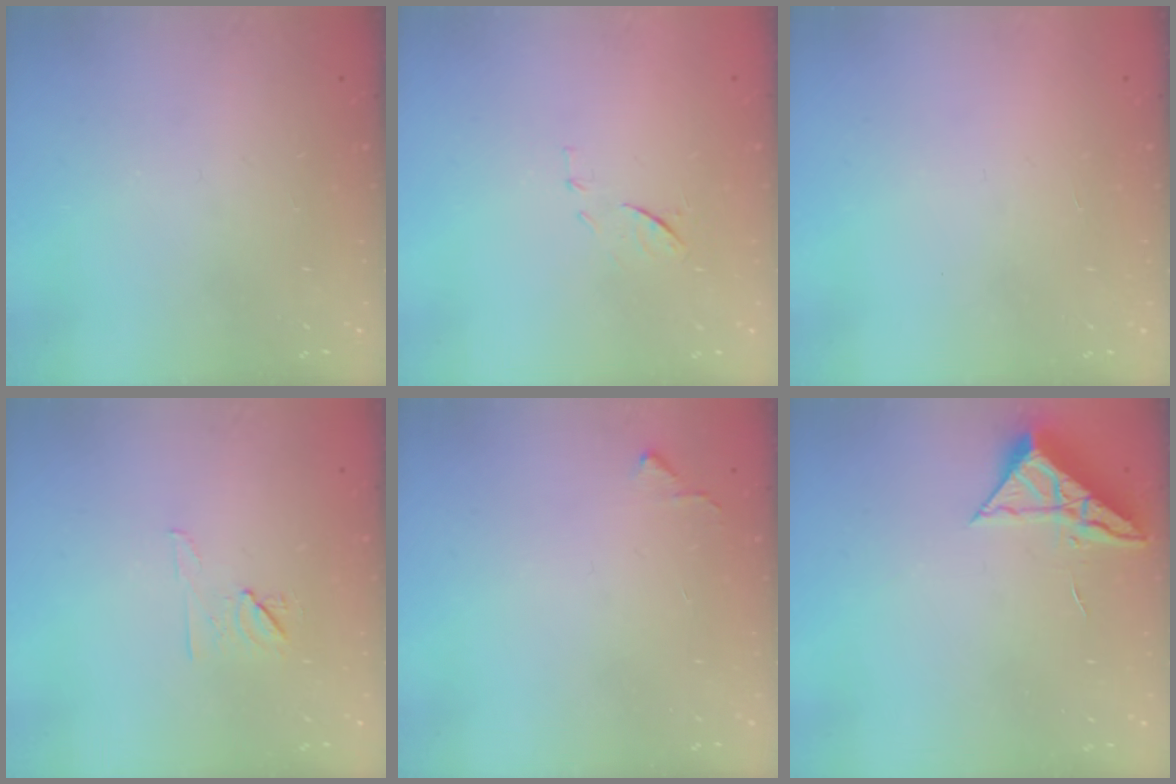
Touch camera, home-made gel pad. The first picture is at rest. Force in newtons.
{"total": 6.2, "press": 6.2, "slide": 1.0}
{"total": 1.5, "press": 1.5, "slide": 0.1}
{"total": 7.3, "press": 7.2, "slide": 1.3}
{"total": 5.1, "press": 5.0, "slide": 0.7}
{"total": 6.9, "press": 6.9, "slide": 0.3}